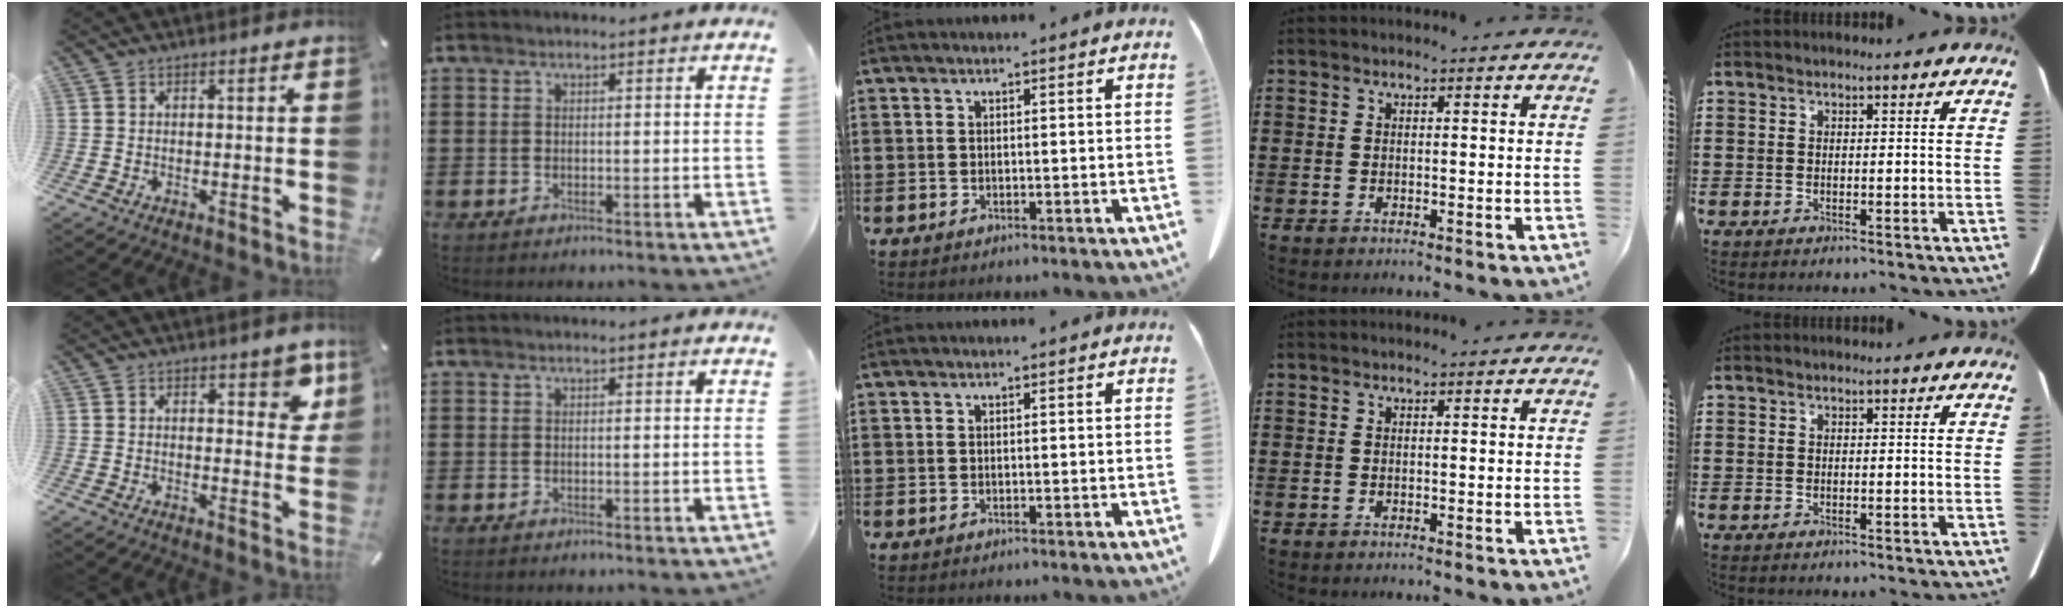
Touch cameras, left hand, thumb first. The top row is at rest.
{"thumb": {"total": 5.9, "force": [3.0, 3.0, 4.2], "torque": [-0.034, -0.015, 0.043]}}